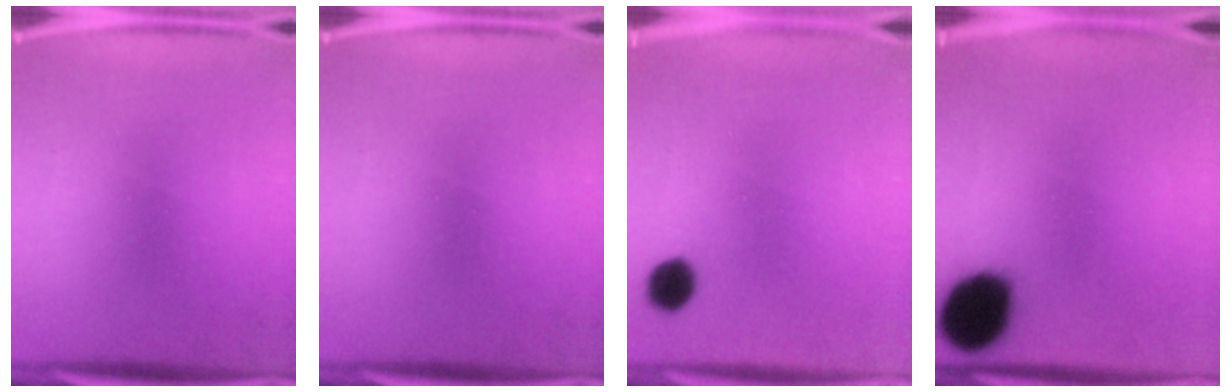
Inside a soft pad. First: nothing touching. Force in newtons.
{"total": 0.0}
{"total": 5.3}
{"total": 19.1}